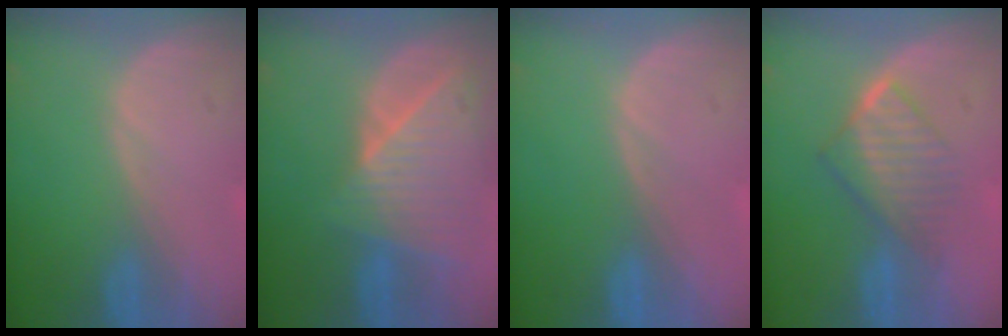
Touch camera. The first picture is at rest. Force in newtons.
{"total": 9.1, "press": 8.1, "slide": 4.1}
{"total": 0.0}
{"total": 6.7, "press": 6.1, "slide": 2.8}